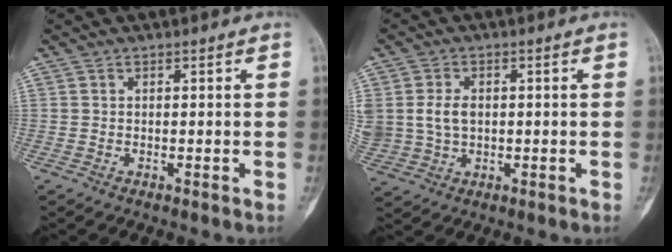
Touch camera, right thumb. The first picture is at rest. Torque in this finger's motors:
{"motor_torque": [0.40, 0.65, 0.33, -0.20, 0.06]}